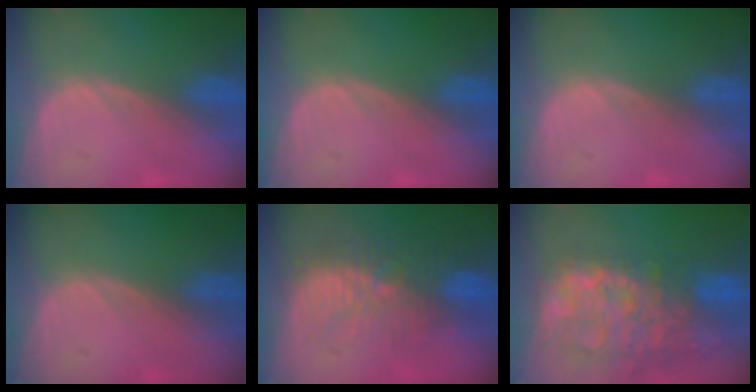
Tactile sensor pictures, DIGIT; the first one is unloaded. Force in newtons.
{"total": 0.0}
{"total": 0.0}
{"total": 0.0}
{"total": 9.3, "press": 9.1, "slide": 2.1}
{"total": 14.7, "press": 11.9, "slide": 8.5}